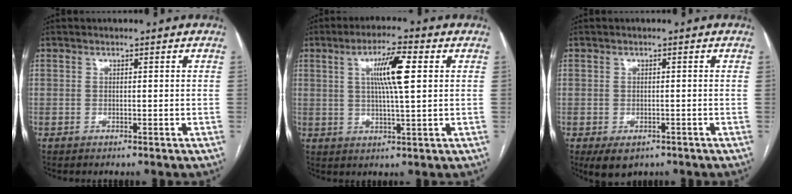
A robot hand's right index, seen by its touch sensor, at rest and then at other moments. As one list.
[{"total": 8.2, "force": [2.1, 0.5, 7.9], "torque": [-0.142, 0.007, 0.036]}, {"total": 4.1, "force": [-2.4, 2.7, 2.0], "torque": [-0.030, -0.004, -0.027]}]